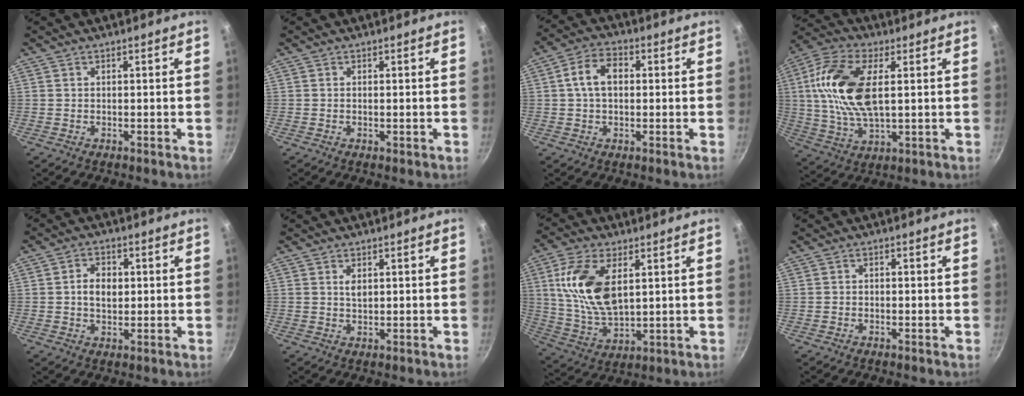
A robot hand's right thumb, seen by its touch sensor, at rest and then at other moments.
{"total": 0.6, "force": [-0.1, 0.2, 0.5], "torque": [-0.008, 0.000, -0.002]}
{"total": 7.5, "force": [0.8, 5.0, 5.5], "torque": [-0.082, 0.021, 0.005]}
{"total": 16.5, "force": [2.9, 8.3, 14.0], "torque": [-0.274, 0.004, 0.046]}
{"total": 5.2, "force": [0.4, 3.7, 3.7], "torque": [-0.046, 0.008, 0.002]}
{"total": 2.0, "force": [0.6, 1.1, 1.5], "torque": [-0.024, -0.001, 0.013]}
{"total": 14.8, "force": [4.0, 7.8, 11.9], "torque": [-0.225, -0.015, 0.085]}
{"total": 0.8, "force": [-0.5, 0.5, 0.4], "torque": [-0.010, 0.005, -0.013]}